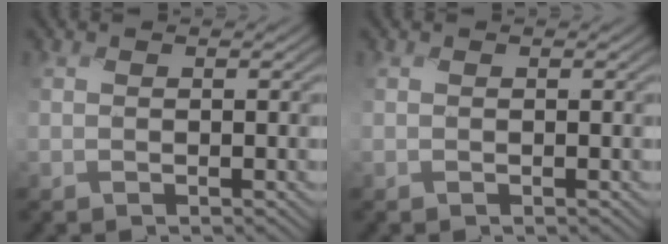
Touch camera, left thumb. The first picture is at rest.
{"total": 0.0}